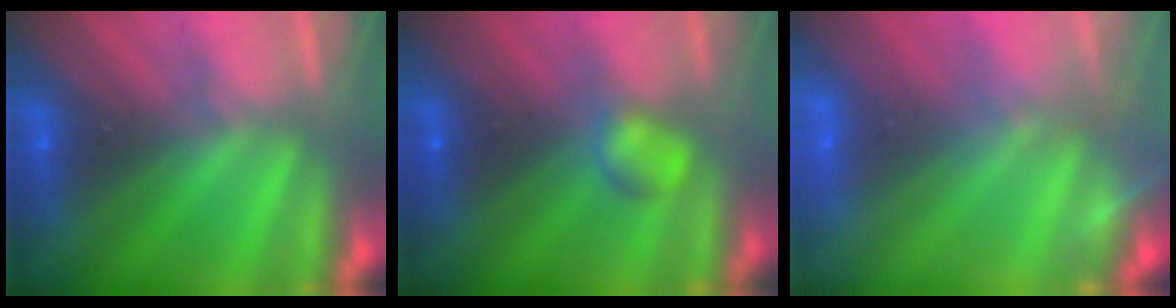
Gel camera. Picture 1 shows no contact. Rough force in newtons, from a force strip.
{"total": 2.2}
{"total": 2.9}